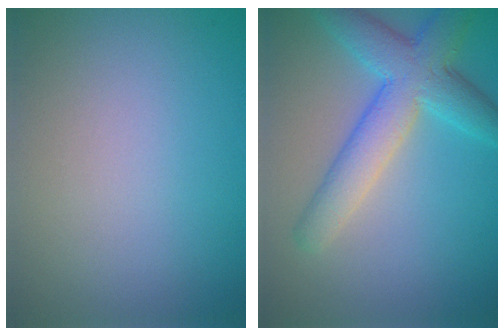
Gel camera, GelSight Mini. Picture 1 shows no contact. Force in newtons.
{"total": 6.1, "press": 6.1, "slide": 0.1}